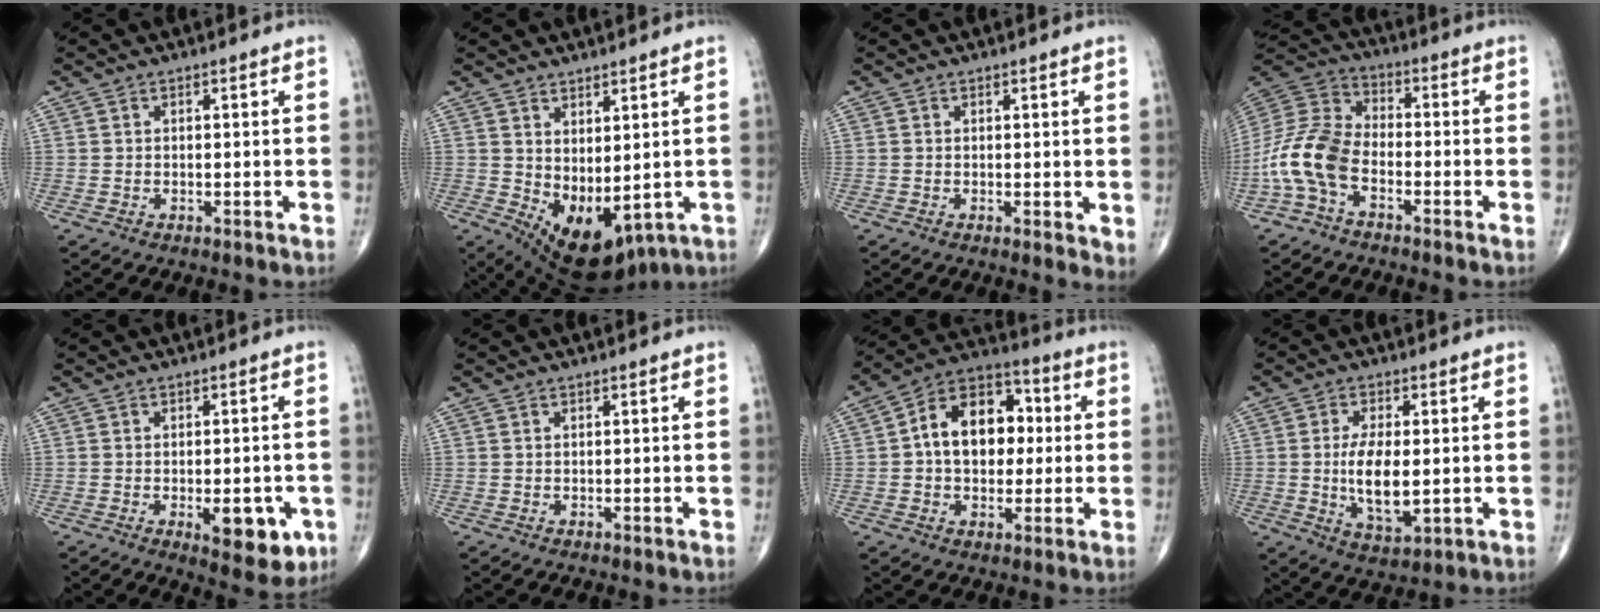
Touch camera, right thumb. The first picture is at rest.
{"total": 11.5, "force": [-0.6, 6.0, 9.8], "torque": [-0.146, -0.018, 0.021]}
{"total": 2.5, "force": [0.2, 1.0, 2.3], "torque": [-0.033, -0.010, 0.000]}
{"total": 12.5, "force": [-4.6, 7.3, 9.1], "torque": [-0.191, 0.044, -0.100]}
{"total": 9.4, "force": [-3.1, 4.1, 7.9], "torque": [-0.079, -0.001, -0.032]}
{"total": 0.0}
{"total": 15.2, "force": [1.4, 10.4, 11.0], "torque": [-0.135, 0.031, 0.012]}
{"total": 9.5, "force": [-0.4, 4.2, 8.6], "torque": [-0.153, -0.016, -0.003]}